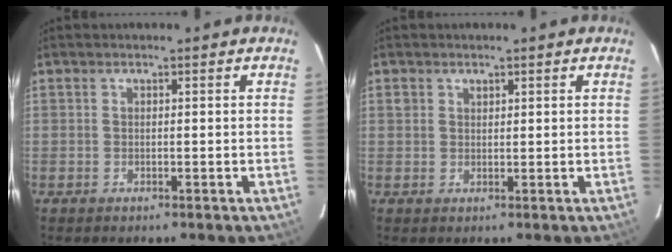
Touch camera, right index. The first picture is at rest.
{"total": 1.2, "force": [0.6, 1.0, 0.4], "torque": [-0.006, 0.003, 0.011]}